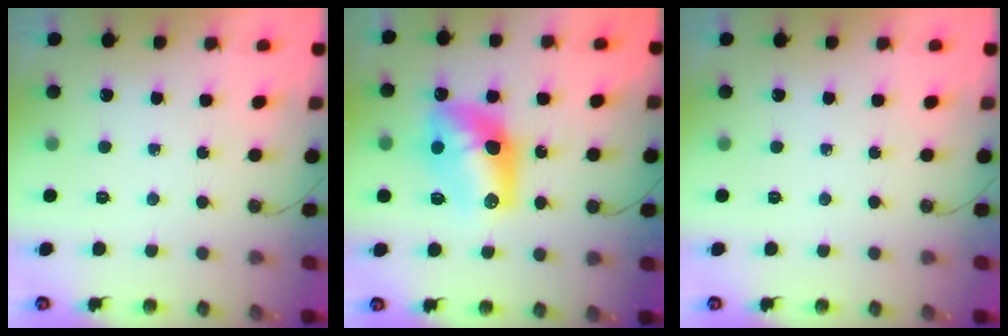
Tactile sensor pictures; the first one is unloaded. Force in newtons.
{"total": 12.6, "press": 12.6, "slide": 0.9}
{"total": 0.0}